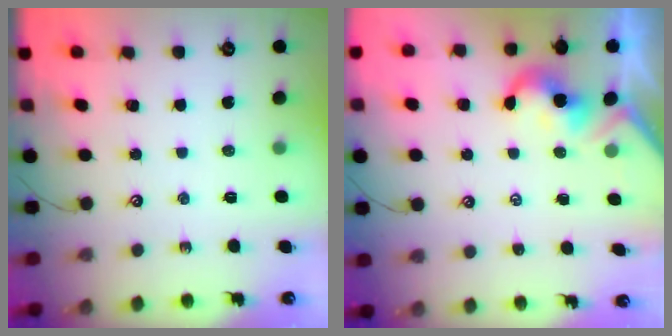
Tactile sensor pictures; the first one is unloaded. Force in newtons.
{"total": 2.1, "press": 2.0, "slide": 0.5}